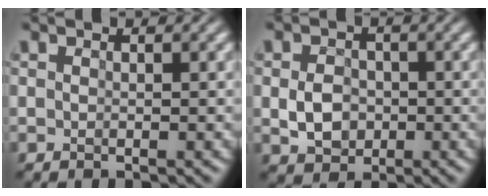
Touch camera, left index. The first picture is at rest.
{"total": 3.2, "force": [-0.7, 2.5, 2.0], "torque": [-0.040, 0.000, -0.008]}